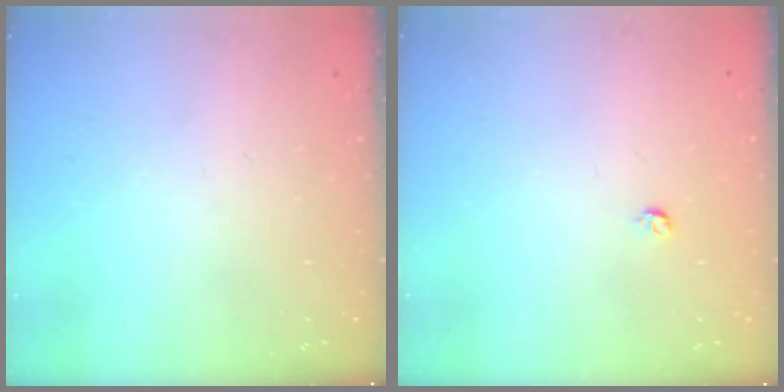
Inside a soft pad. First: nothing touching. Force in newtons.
{"total": 3.2, "press": 3.2, "slide": 0.4}